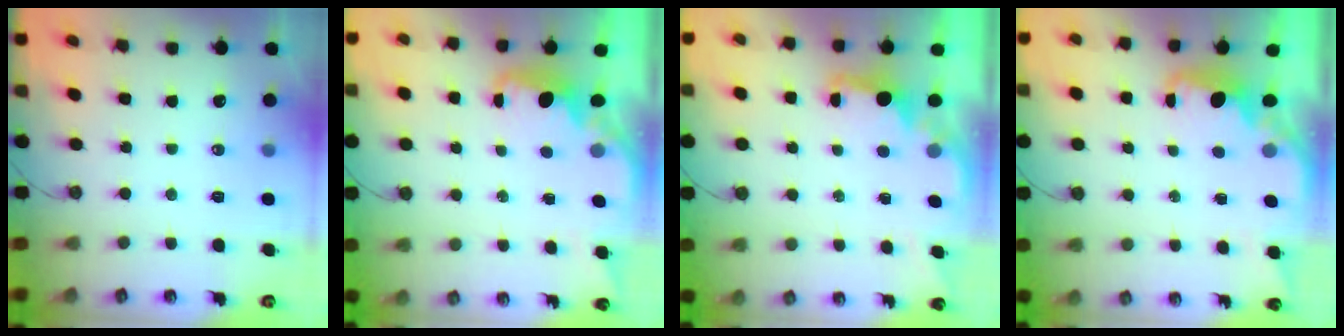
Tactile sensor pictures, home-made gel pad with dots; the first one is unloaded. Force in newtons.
{"total": 1.6, "press": 1.4, "slide": 0.7}
{"total": 1.8, "press": 1.7, "slide": 0.7}
{"total": 1.6, "press": 1.4, "slide": 0.7}